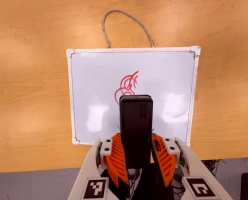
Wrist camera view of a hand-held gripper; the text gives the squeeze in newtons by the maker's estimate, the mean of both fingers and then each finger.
{"total": 8.3, "left": 6.6, "right": 10.1}